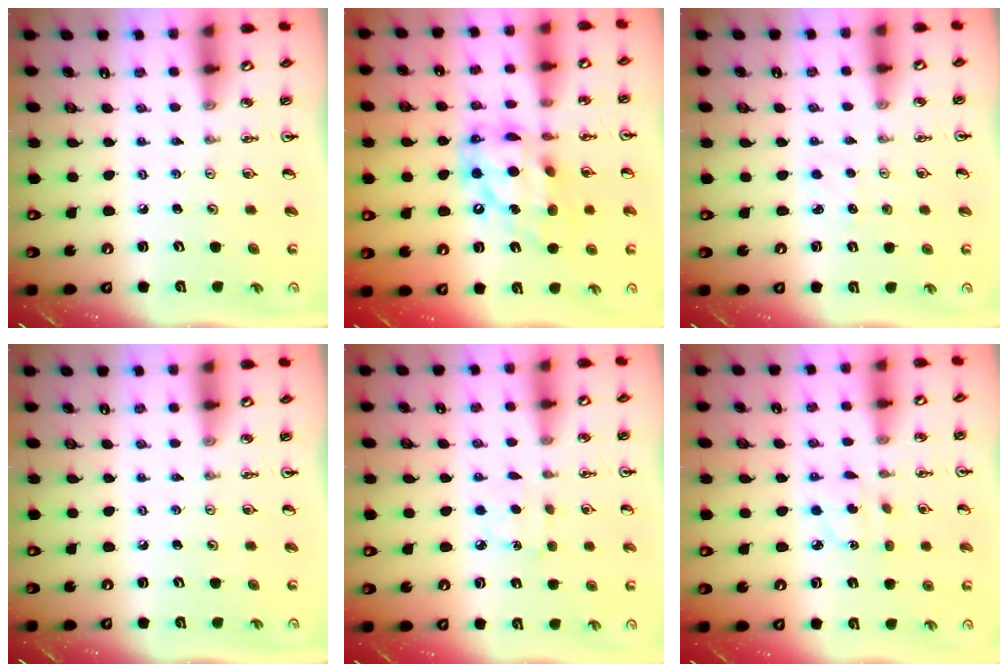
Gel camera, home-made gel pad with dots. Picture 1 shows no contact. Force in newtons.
{"total": 15.5, "press": 15.5, "slide": 1.3}
{"total": 2.9, "press": 2.9, "slide": 0.4}
{"total": 0.0}
{"total": 5.0, "press": 4.9, "slide": 0.5}
{"total": 3.3, "press": 3.2, "slide": 0.9}